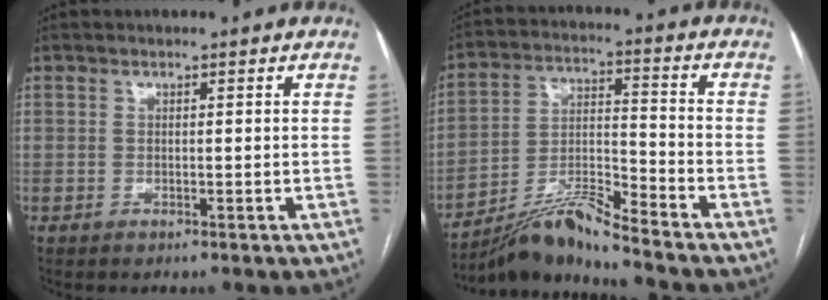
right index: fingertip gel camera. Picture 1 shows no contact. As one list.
[{"total": 10.1, "force": [-9.2, -1.2, 3.9], "torque": [-0.080, 0.002, -0.168]}]